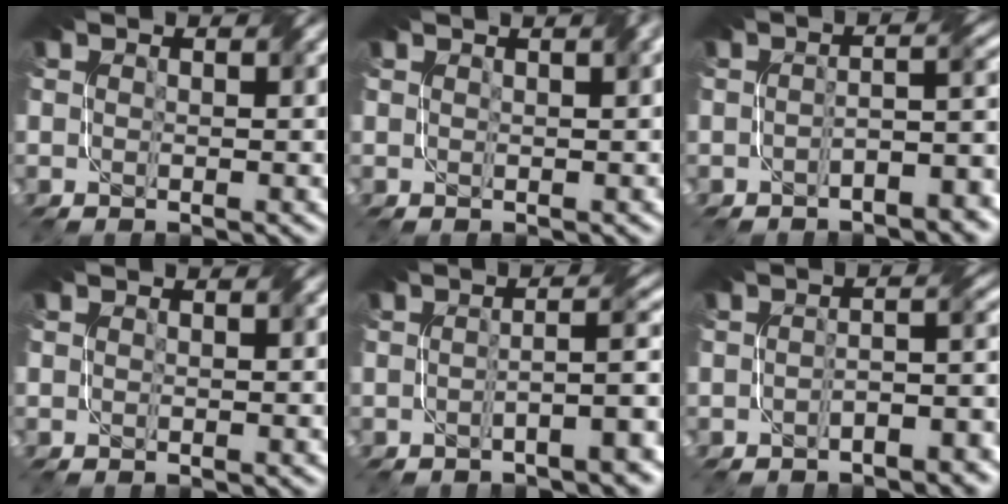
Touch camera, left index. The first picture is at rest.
{"total": 4.0, "force": [2.3, 1.7, 2.8], "torque": [-0.014, 0.021, 0.005]}
{"total": 3.9, "force": [-2.2, 1.0, 3.1], "torque": [-0.045, 0.009, -0.036]}
{"total": 0.0}
{"total": 4.3, "force": [-1.5, 0.6, 4.0], "torque": [-0.054, 0.016, -0.034]}
{"total": 3.5, "force": [-2.0, 1.0, 2.7], "torque": [-0.043, 0.006, -0.033]}